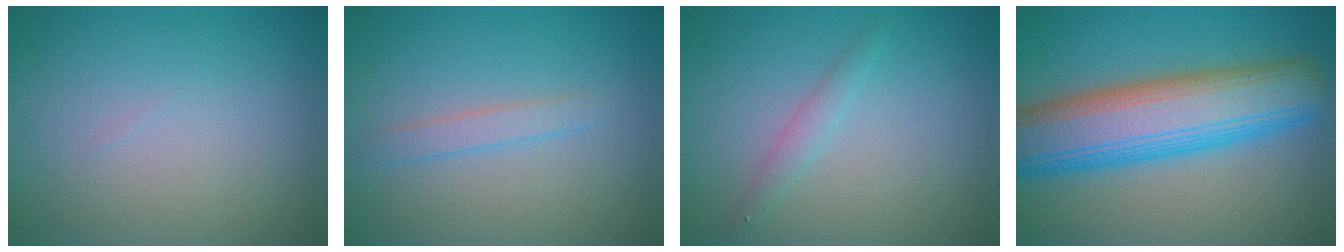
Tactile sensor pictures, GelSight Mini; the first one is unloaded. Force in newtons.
{"total": 1.4, "press": 1.4, "slide": 0.0}
{"total": 1.3, "press": 1.3, "slide": 0.0}
{"total": 11.2, "press": 11.2, "slide": 0.4}